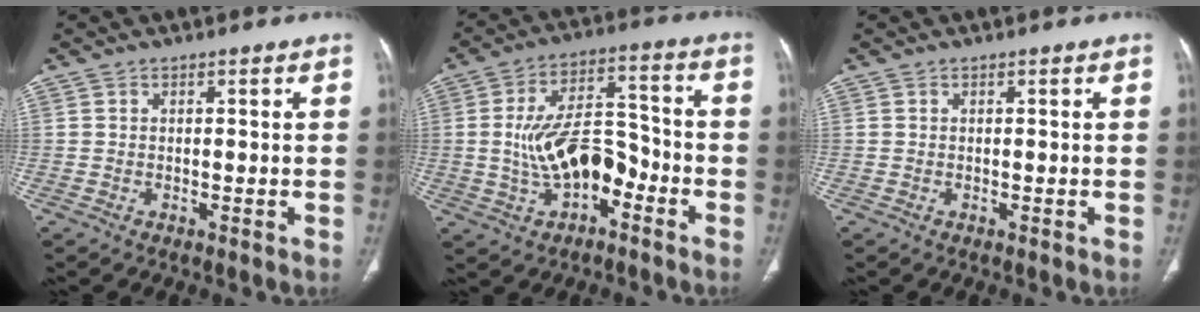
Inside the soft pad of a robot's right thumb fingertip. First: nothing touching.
{"total": 13.0, "force": [-3.5, 7.3, 10.2], "torque": [-0.163, 0.044, -0.062]}
{"total": 0.0}